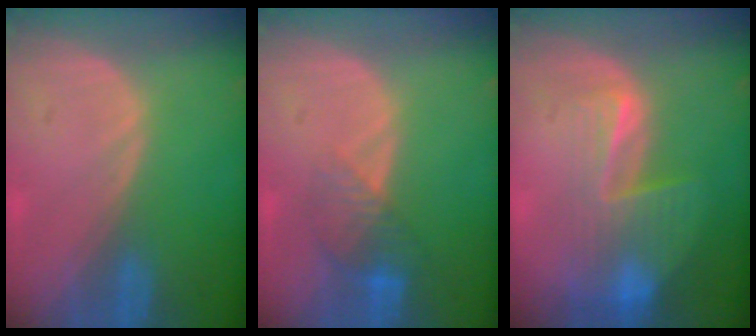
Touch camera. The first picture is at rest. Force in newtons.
{"total": 4.2, "press": 3.8, "slide": 1.7}
{"total": 8.3, "press": 7.2, "slide": 4.3}